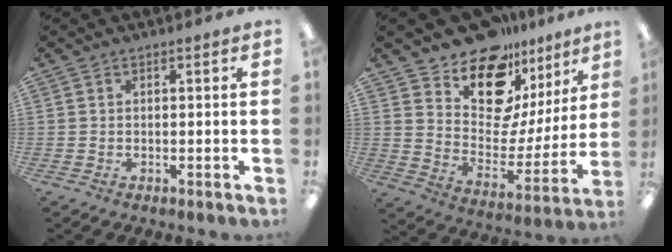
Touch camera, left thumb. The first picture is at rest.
{"total": 16.9, "force": [13.2, 8.6, 6.2], "torque": [-0.112, -0.113, 0.238]}